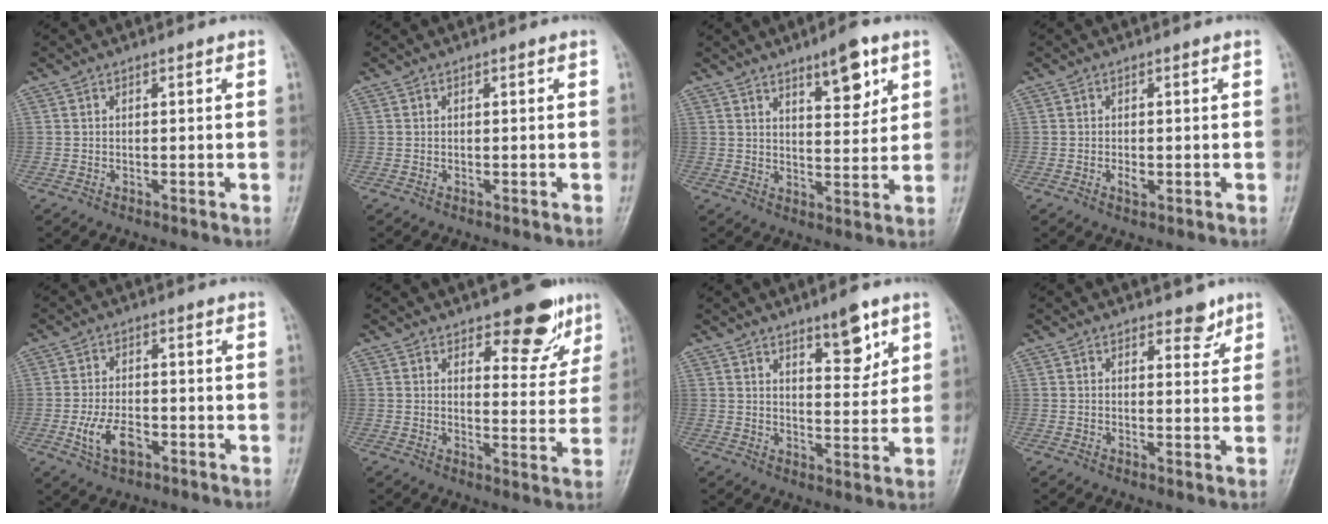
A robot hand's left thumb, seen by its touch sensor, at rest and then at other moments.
{"total": 0.0}
{"total": 8.4, "force": [5.0, 2.9, 6.2], "torque": [-0.072, -0.031, 0.074]}
{"total": 1.7, "force": [-0.4, 0.9, 1.3], "torque": [-0.022, -0.001, -0.006]}
{"total": 6.5, "force": [-2.4, 3.7, 4.8], "torque": [-0.091, 0.010, -0.044]}
{"total": 9.4, "force": [6.4, 4.3, 5.5], "torque": [-0.032, -0.039, 0.087]}
{"total": 7.7, "force": [4.8, 2.7, 5.4], "torque": [-0.058, -0.034, 0.072]}
{"total": 3.1, "force": [2.3, 1.6, 1.3], "torque": [0.002, -0.014, 0.031]}